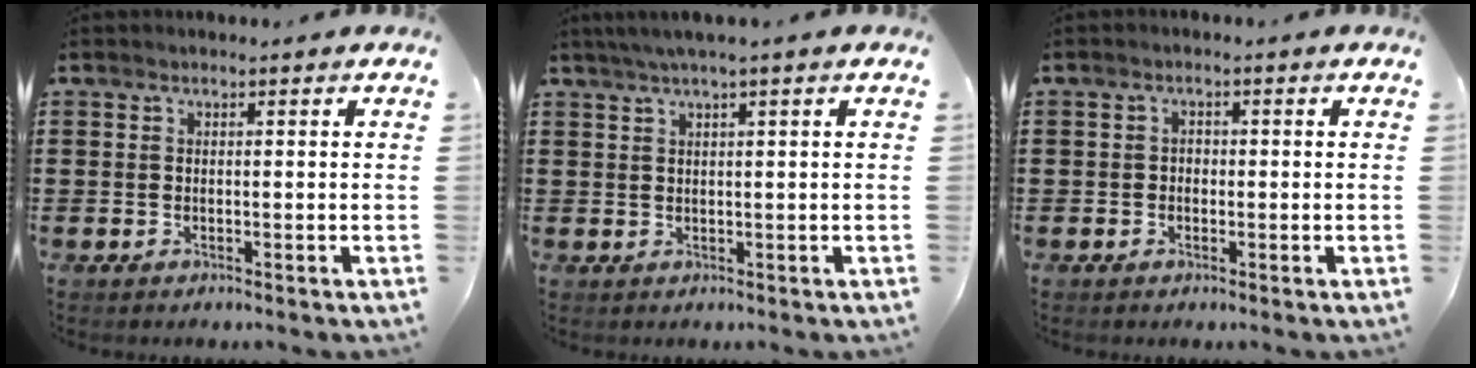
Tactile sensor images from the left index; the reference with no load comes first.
{"total": 2.1, "force": [1.2, -0.3, 1.7], "torque": [-0.031, 0.000, 0.022]}
{"total": 1.1, "force": [-0.2, 0.9, 0.6], "torque": [-0.014, 0.004, -0.006]}